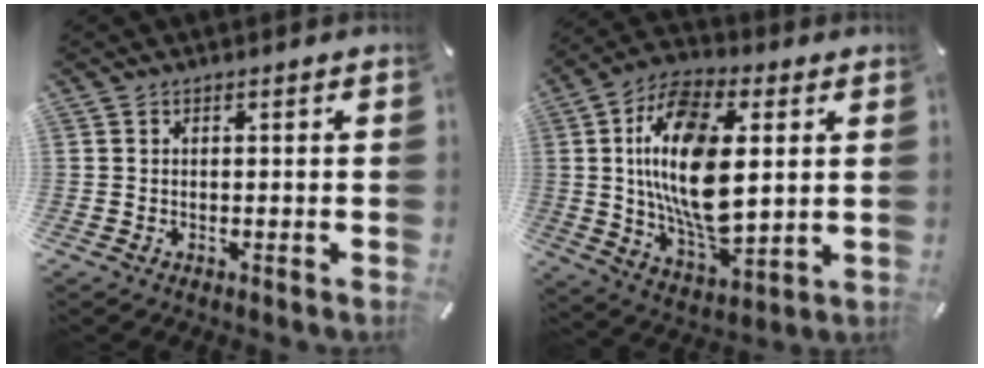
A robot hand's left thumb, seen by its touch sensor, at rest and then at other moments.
{"total": 19.4, "force": [3.8, 10.2, 16.0], "torque": [-0.329, -0.006, 0.062]}